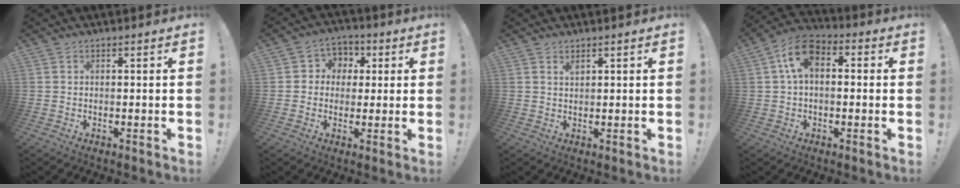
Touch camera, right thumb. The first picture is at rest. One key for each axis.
{"total": 6.6, "fx": -0.4, "fy": 6.4, "fz": 1.6, "tx": -0.017, "ty": 0.010, "tz": -0.003}
{"total": 1.4, "fx": 1.2, "fy": 0.3, "fz": 0.7, "tx": -0.007, "ty": -0.003, "tz": 0.021}
{"total": 10.0, "fx": 2.0, "fy": 6.7, "fz": 7.1, "tx": -0.125, "ty": 0.012, "tz": 0.042}